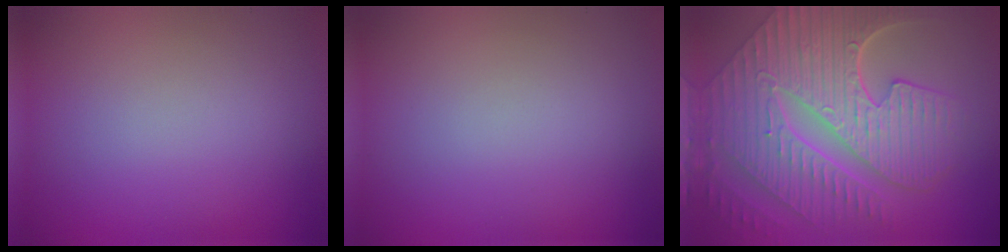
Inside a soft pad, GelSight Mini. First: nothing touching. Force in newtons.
{"total": 0.0}
{"total": 10.6, "press": 7.3, "slide": 7.7}